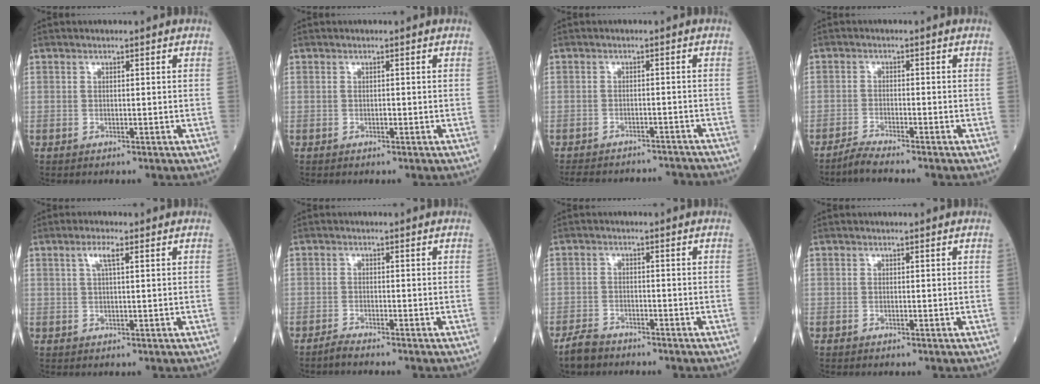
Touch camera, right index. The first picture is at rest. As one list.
[{"total": 0.6, "force": [-0.1, 0.2, 0.5], "torque": [-0.011, 0.000, -0.002]}, {"total": 12.9, "force": [-12.1, 3.4, 2.9], "torque": [-0.051, 0.012, -0.145]}, {"total": 2.9, "force": [-2.7, -0.8, 0.6], "torque": [-0.019, -0.011, -0.056]}, {"total": 2.5, "force": [1.1, 0.2, 2.3], "torque": [-0.048, 0.007, 0.020]}, {"total": 1.9, "force": [-1.8, -0.4, 0.3], "torque": [-0.010, -0.003, -0.034]}, {"total": 3.7, "force": [-3.4, 1.3, 0.9], "torque": [-0.023, -0.004, -0.063]}, {"total": 0.0}]